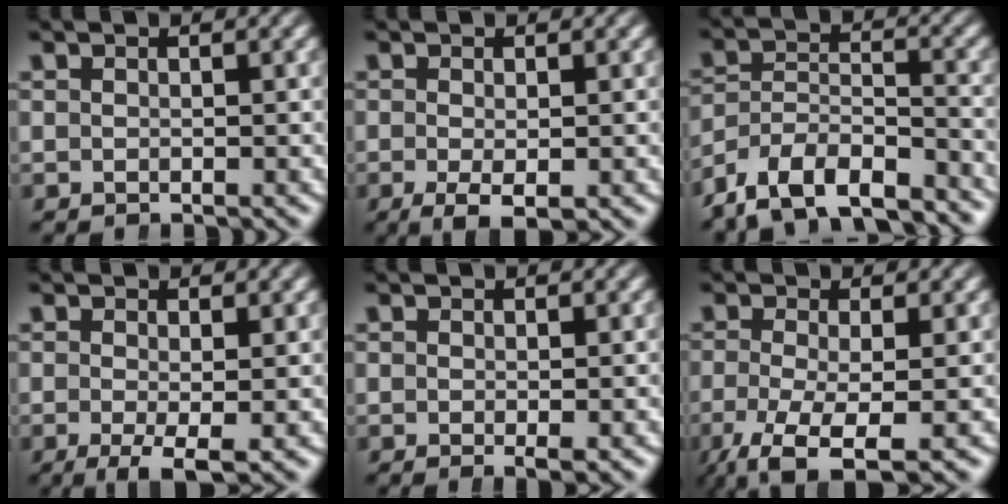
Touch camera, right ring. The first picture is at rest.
{"total": 3.7, "force": [-2.0, 1.5, 2.7], "torque": [-0.053, -0.022, -0.022]}
{"total": 9.5, "force": [-7.1, 5.5, 3.2], "torque": [-0.082, -0.045, -0.114]}
{"total": 4.3, "force": [-2.7, 1.4, 3.1], "torque": [-0.059, -0.033, -0.028]}
{"total": 1.3, "force": [-0.3, 0.2, 1.2], "torque": [-0.016, -0.008, -0.002]}
{"total": 8.4, "force": [-5.9, 3.3, 4.8], "torque": [-0.121, -0.062, -0.069]}